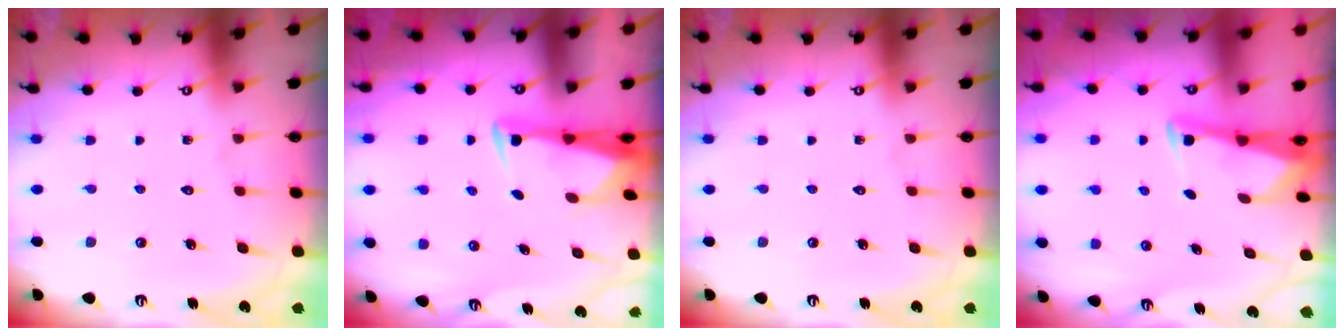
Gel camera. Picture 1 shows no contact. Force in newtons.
{"total": 2.9, "press": 2.9, "slide": 0.6}
{"total": 0.0}
{"total": 2.7, "press": 2.7, "slide": 0.2}